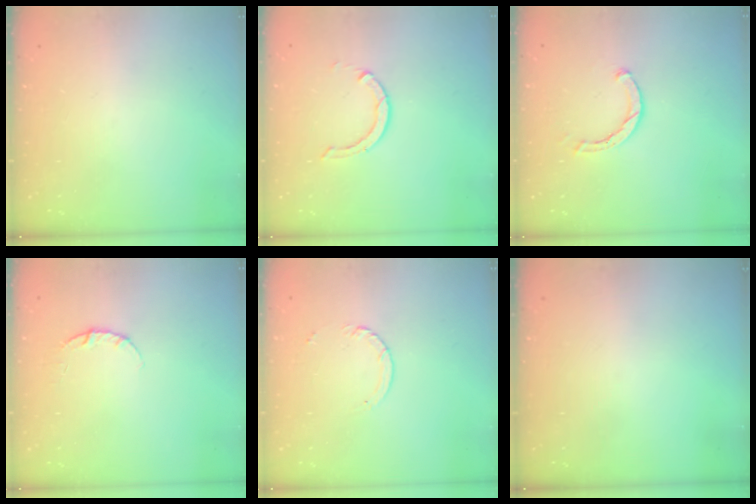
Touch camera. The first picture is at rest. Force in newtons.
{"total": 2.9, "press": 2.9, "slide": 0.4}
{"total": 1.6, "press": 1.6, "slide": 0.2}
{"total": 3.8, "press": 3.8, "slide": 0.3}
{"total": 3.9, "press": 3.9, "slide": 0.4}
{"total": 0.0}